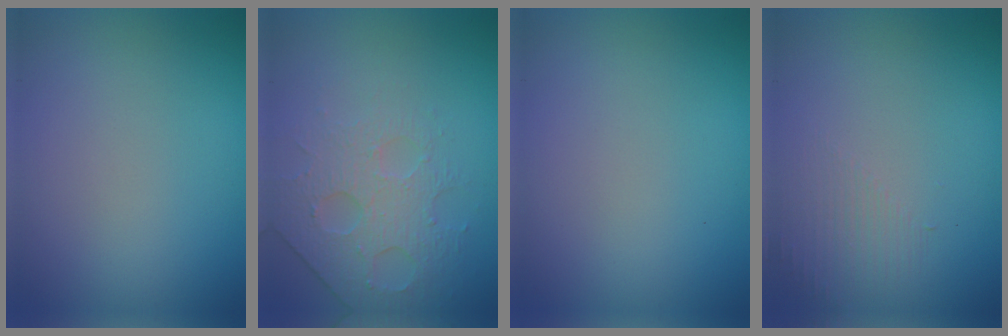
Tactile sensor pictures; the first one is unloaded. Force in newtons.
{"total": 4.9, "press": 3.4, "slide": 3.6}
{"total": 0.0}
{"total": 1.4, "press": 0.2, "slide": 1.4}